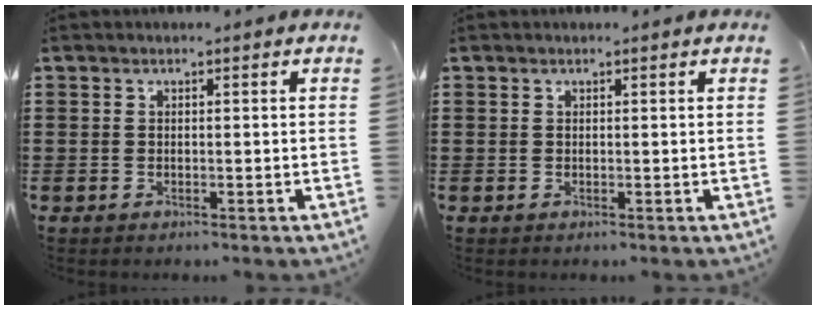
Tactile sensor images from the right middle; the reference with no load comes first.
{"total": 0.0}